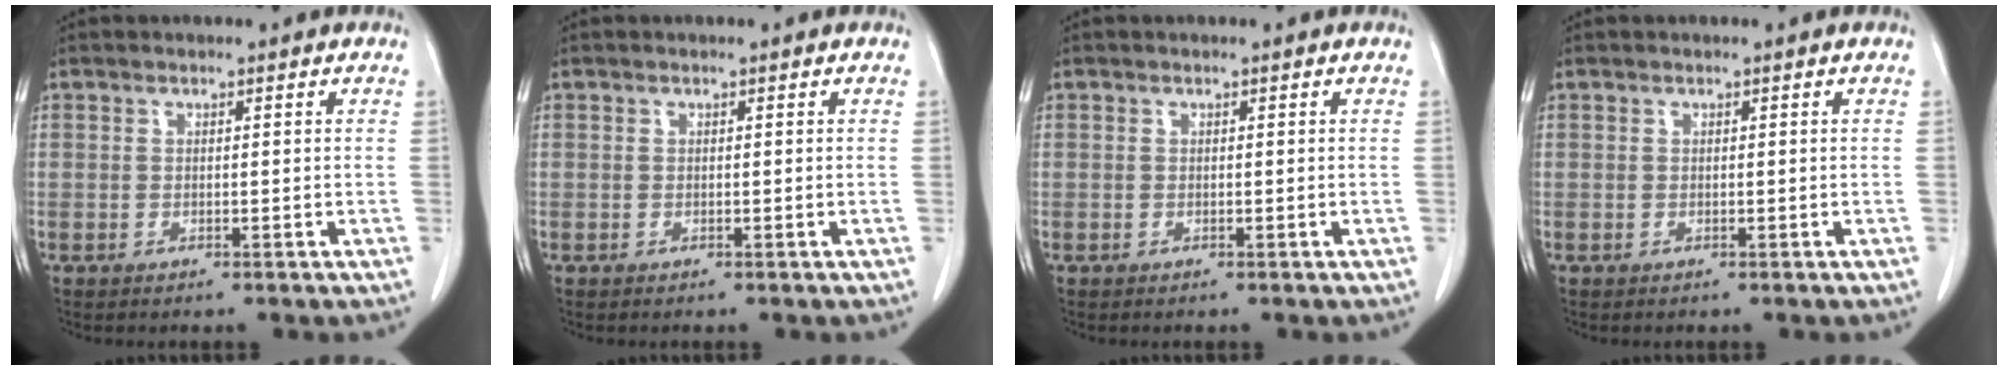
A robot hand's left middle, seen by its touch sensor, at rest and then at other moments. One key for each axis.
{"total": 0.0}
{"total": 0.0}
{"total": 0.0}